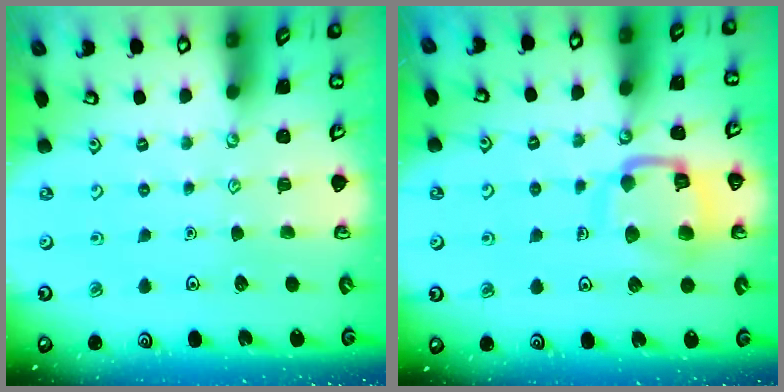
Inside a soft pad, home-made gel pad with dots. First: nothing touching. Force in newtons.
{"total": 13.4, "press": 13.3, "slide": 1.4}